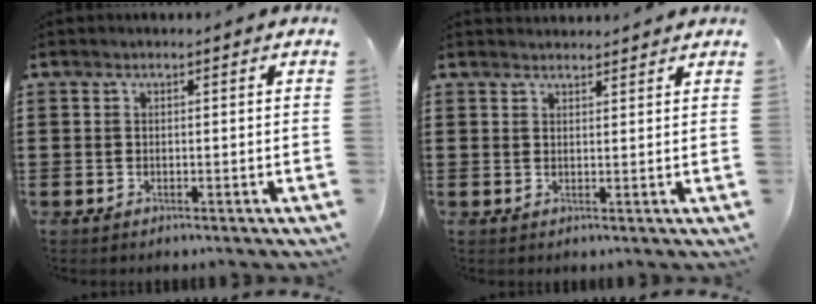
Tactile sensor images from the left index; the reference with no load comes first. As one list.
[{"total": 1.7, "force": [1.7, 0.2, -0.1], "torque": [-0.002, 0.001, 0.033]}]